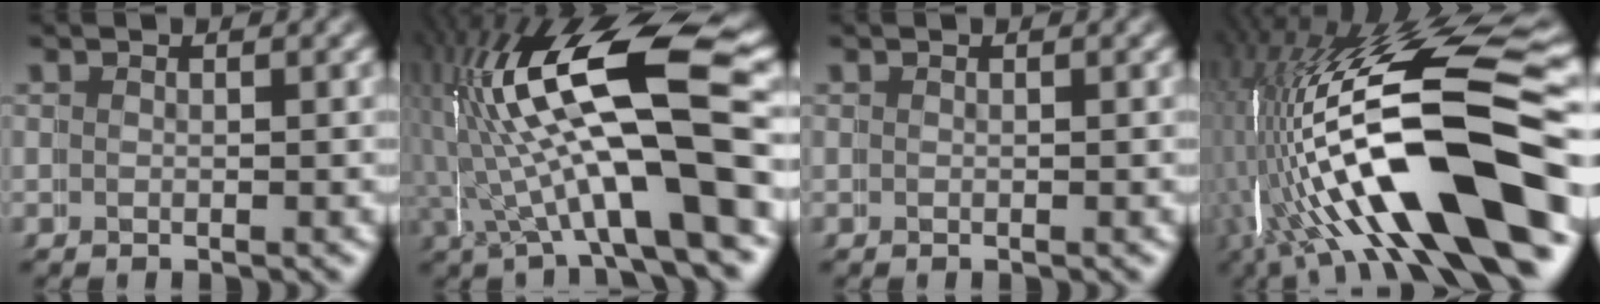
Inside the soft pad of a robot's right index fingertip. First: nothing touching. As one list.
[{"total": 12.7, "force": [1.3, 4.9, 11.6], "torque": [-0.209, -0.001, 0.020]}, {"total": 0.0}, {"total": 17.9, "force": [-2.8, 7.5, 16.0], "torque": [-0.279, -0.019, -0.038]}]